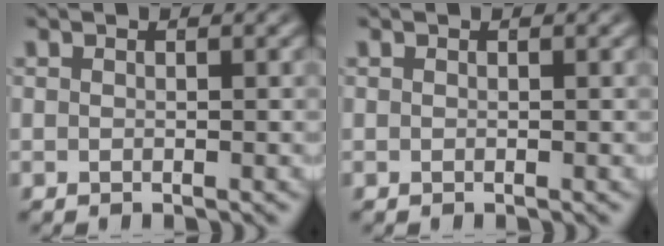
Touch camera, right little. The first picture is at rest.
{"total": 0.0}